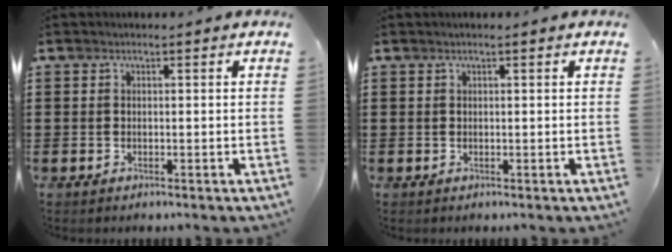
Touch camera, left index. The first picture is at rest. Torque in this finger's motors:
{"motor_torque": [0.02, -0.02, -0.01, 0.01]}